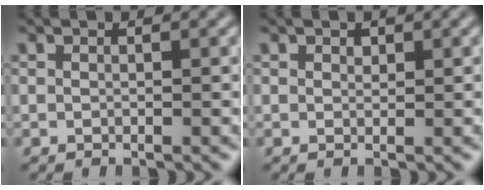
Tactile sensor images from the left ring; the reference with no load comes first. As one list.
[{"total": 0.6, "force": [0.4, 0.3, 0.2], "torque": [-0.003, -0.002, 0.006]}]